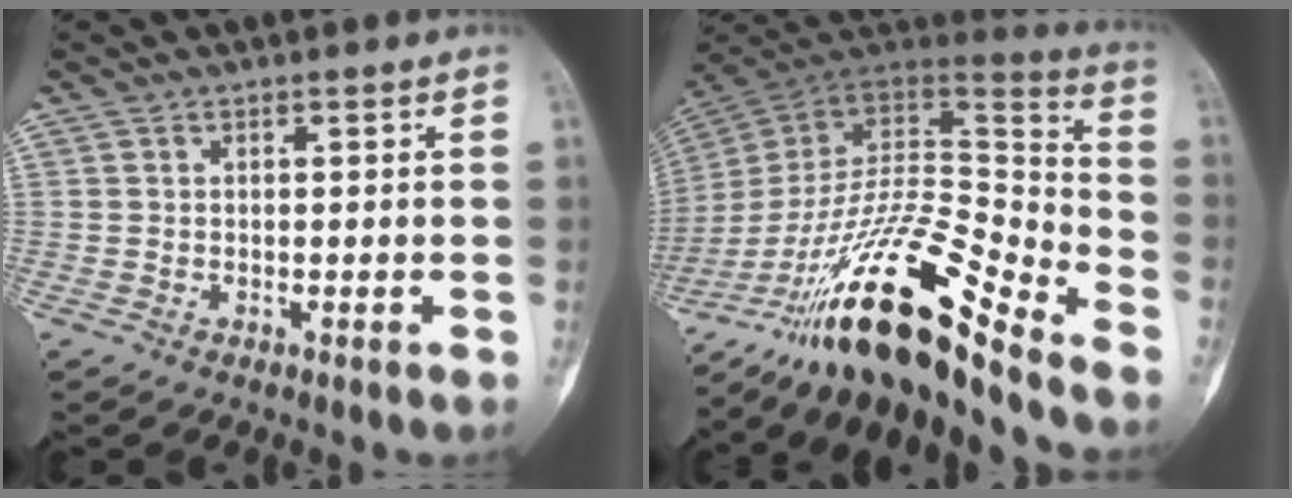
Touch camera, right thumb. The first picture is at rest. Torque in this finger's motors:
{"motor_torque": [1.24, 0.91, 1.44, -1.33, 0.57]}